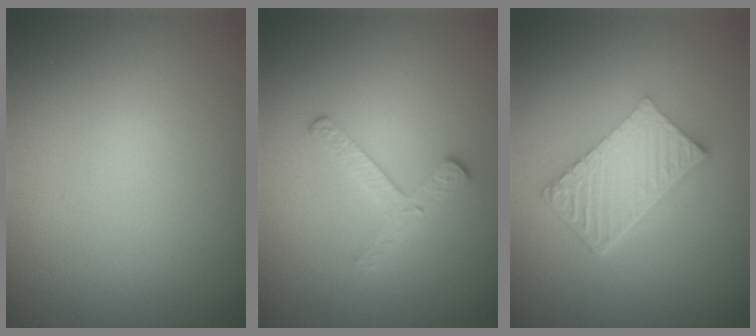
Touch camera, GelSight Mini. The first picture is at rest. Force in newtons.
{"total": 2.4, "press": 2.4, "slide": 0.4}
{"total": 6.2, "press": 4.3, "slide": 4.4}